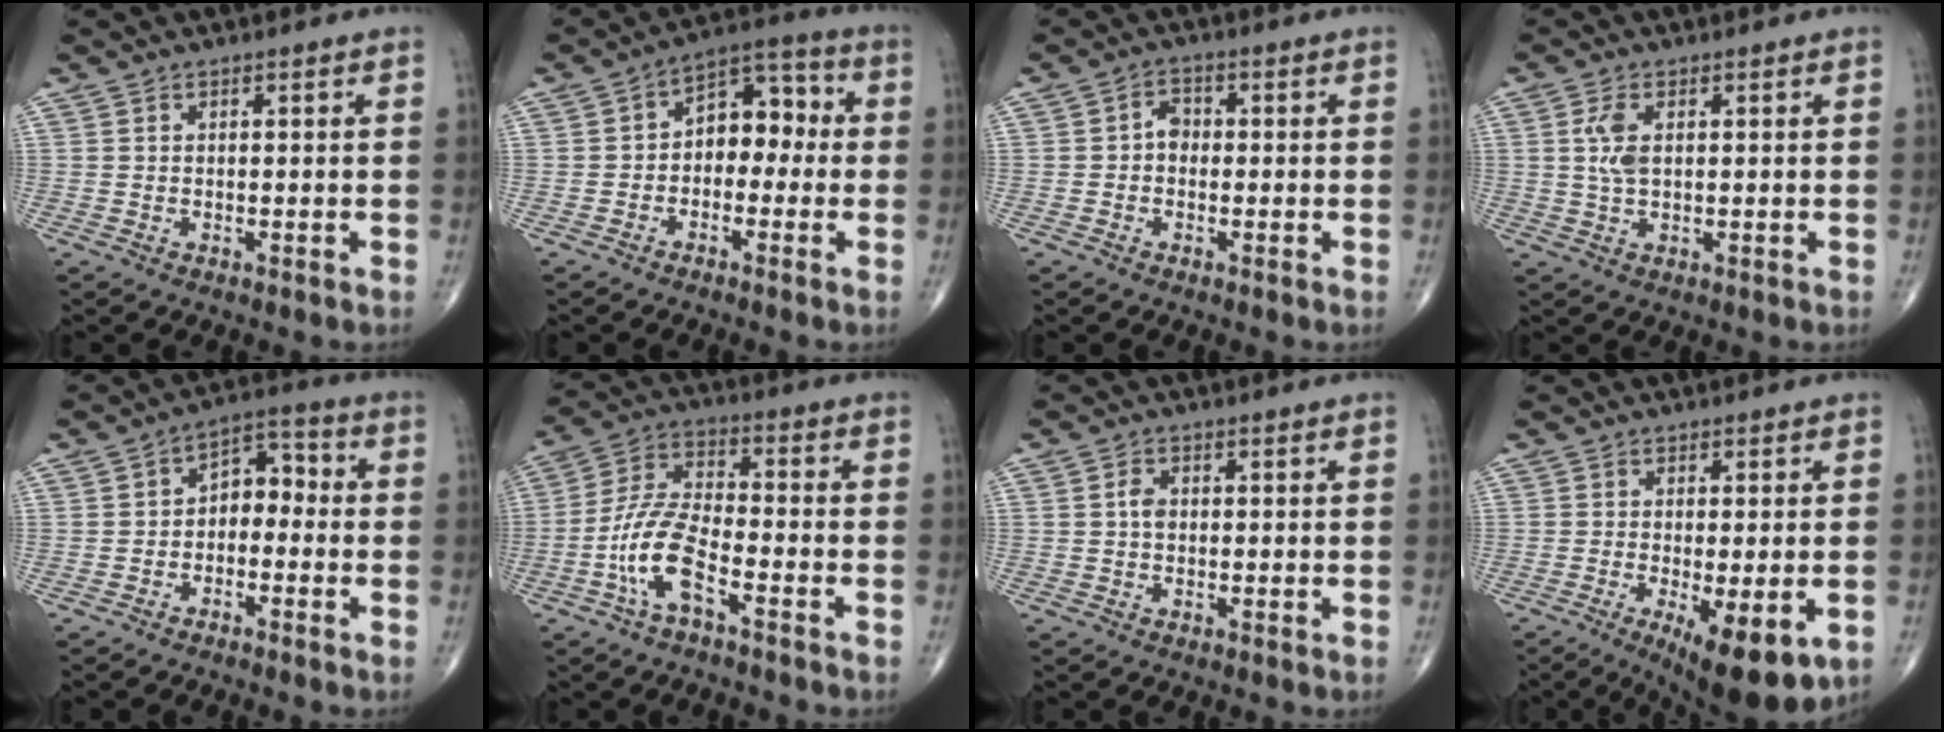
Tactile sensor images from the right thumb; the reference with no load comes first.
{"total": 9.0, "force": [-0.6, 6.1, 6.6], "torque": [-0.061, 0.042, -0.027]}
{"total": 2.8, "force": [-0.4, 2.2, 1.7], "torque": [-0.012, 0.013, -0.017]}
{"total": 4.4, "force": [0.9, 2.2, 3.7], "torque": [-0.083, -0.001, 0.018]}
{"total": 6.6, "force": [-1.2, 4.5, 4.7], "torque": [-0.046, 0.041, -0.036]}
{"total": 10.6, "force": [-4.7, 3.9, 8.6], "torque": [-0.188, 0.037, -0.095]}
{"total": 2.1, "force": [0.1, 1.5, 1.5], "torque": [-0.026, 0.005, -0.002]}
{"total": 12.0, "force": [-4.5, 3.8, 10.5], "torque": [-0.146, -0.018, -0.058]}